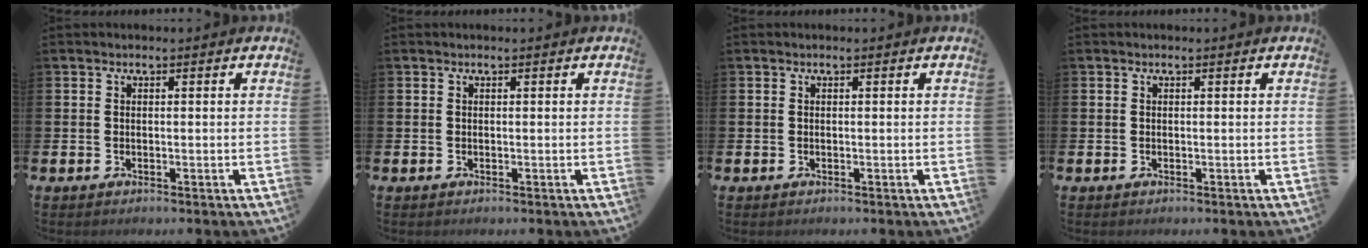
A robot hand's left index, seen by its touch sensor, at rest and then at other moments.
{"total": 0.0}
{"total": 0.0}
{"total": 0.0}